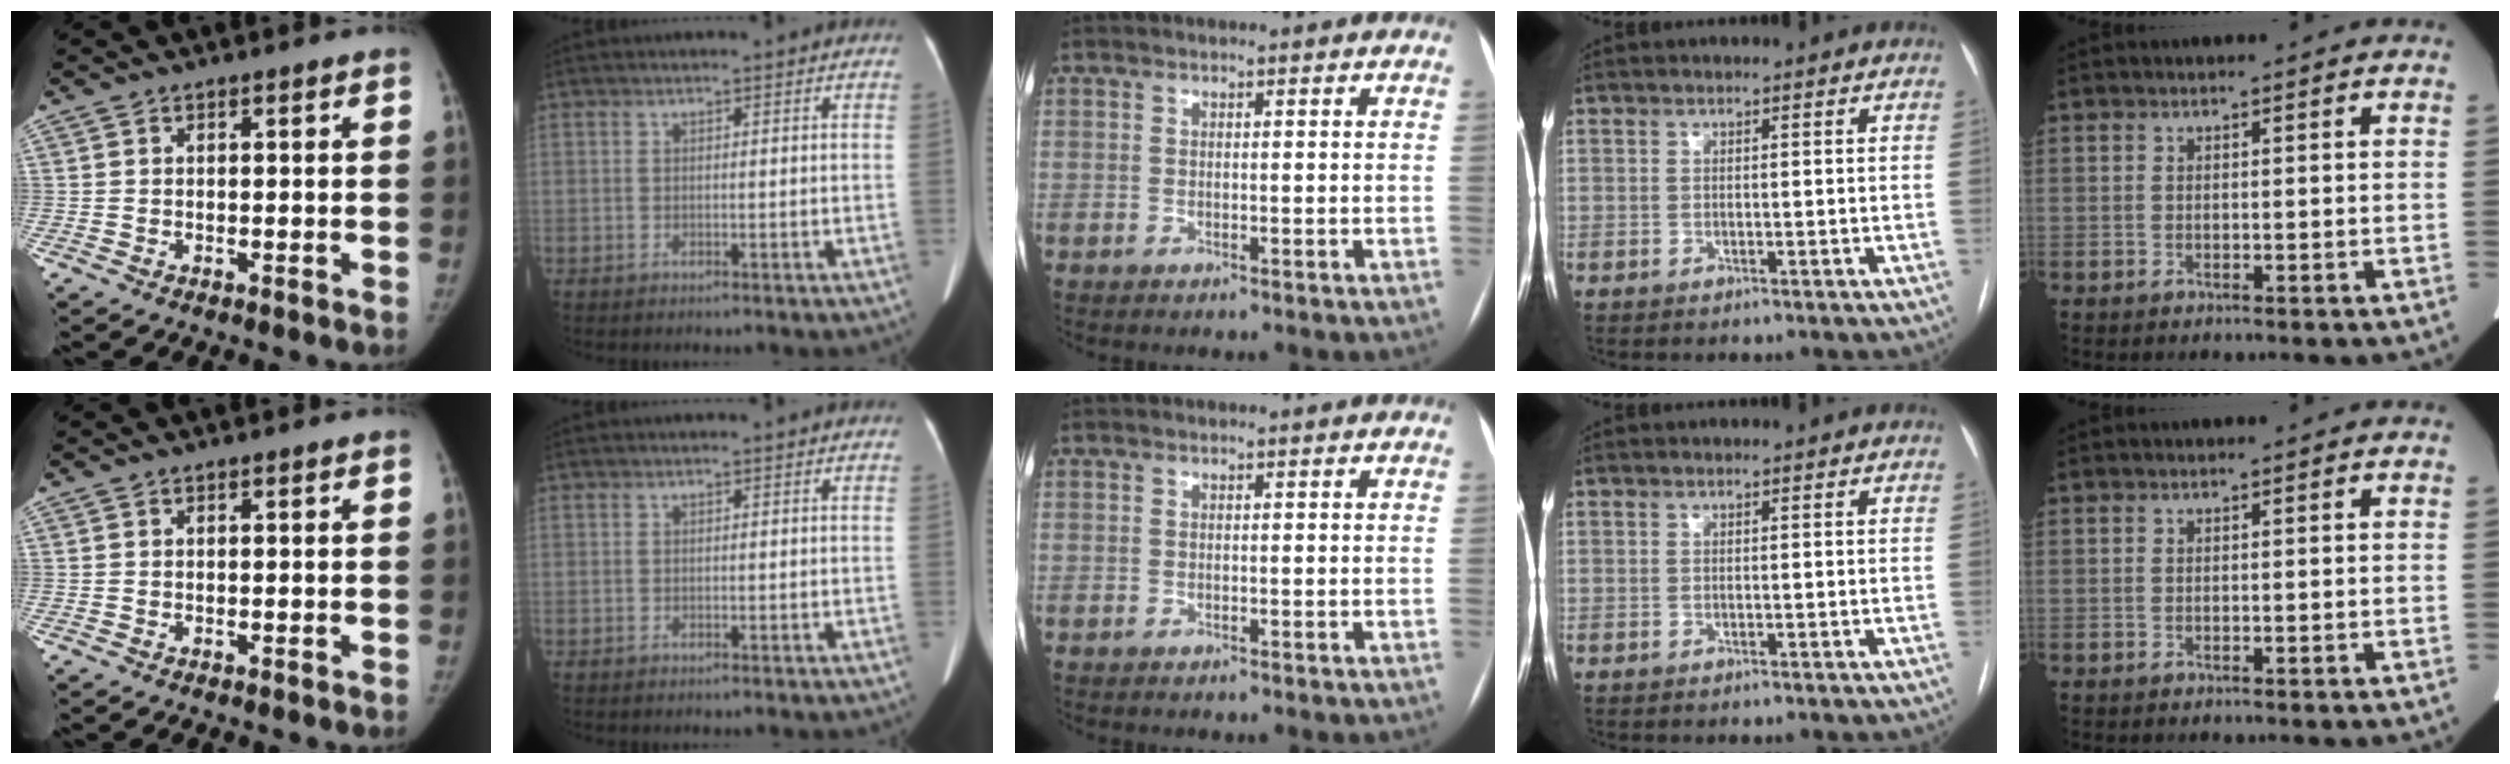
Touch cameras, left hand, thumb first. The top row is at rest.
{}